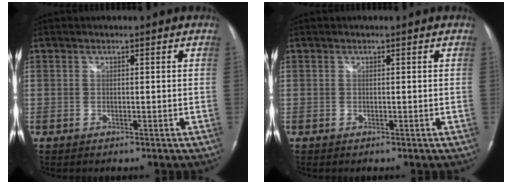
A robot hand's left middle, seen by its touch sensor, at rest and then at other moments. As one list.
[{"total": 0.0}]